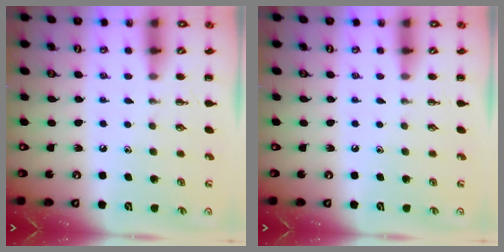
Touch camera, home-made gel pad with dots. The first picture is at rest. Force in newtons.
{"total": 0.0}